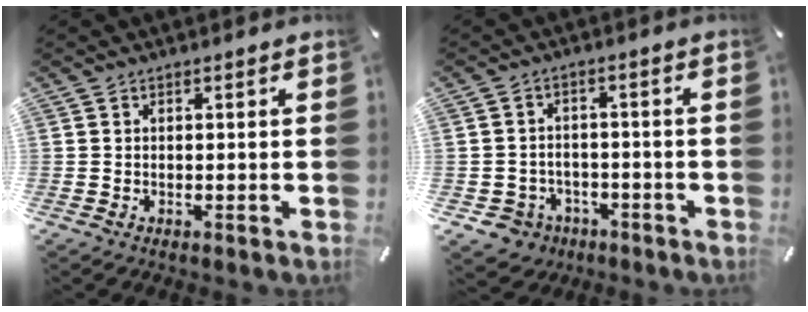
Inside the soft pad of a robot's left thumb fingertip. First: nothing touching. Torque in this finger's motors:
{"motor_torque": [-0.08, 0.47, -0.02, 0.26, 0.02]}